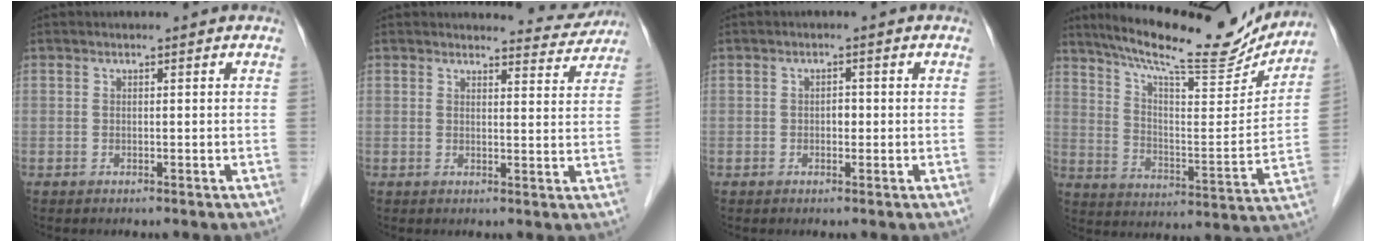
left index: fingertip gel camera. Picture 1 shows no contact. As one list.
[{"total": 4.4, "force": [4.3, 0.5, -0.6], "torque": [0.006, -0.022, 0.041]}, {"total": 1.3, "force": [-0.3, 0.8, 0.9], "torque": [-0.011, 0.001, -0.006]}, {"total": 20.3, "force": [18.2, 2.7, 8.6], "torque": [-0.145, -0.023, 0.267]}]